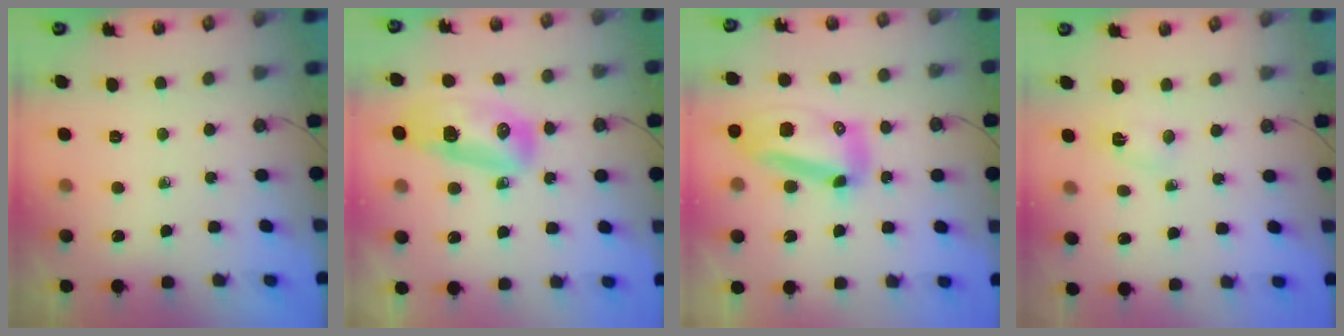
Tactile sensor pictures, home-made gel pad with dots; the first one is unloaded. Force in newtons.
{"total": 14.5, "press": 13.9, "slide": 4.0}
{"total": 12.2, "press": 12.1, "slide": 1.2}
{"total": 2.3, "press": 2.2, "slide": 0.6}